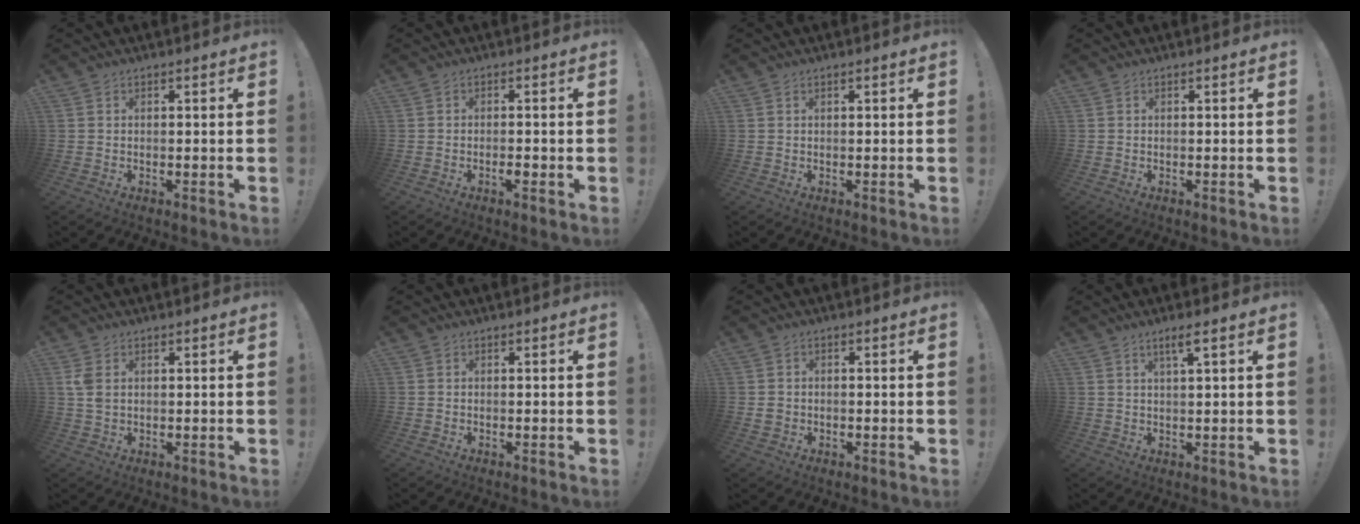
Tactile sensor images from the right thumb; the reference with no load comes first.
{"total": 1.9, "force": [-1.2, 0.2, 1.4], "torque": [-0.025, 0.005, -0.021]}
{"total": 0.6, "force": [0.3, 0.0, 0.5], "torque": [-0.011, 0.002, 0.005]}
{"total": 0.0}
{"total": 3.7, "force": [1.1, 2.5, 2.5], "torque": [-0.049, 0.006, 0.023]}
{"total": 0.0}
{"total": 2.0, "force": [-0.5, 1.8, 0.6], "torque": [-0.010, 0.005, -0.007]}
{"total": 3.6, "force": [1.9, -0.1, 3.0], "torque": [-0.047, -0.006, 0.027]}